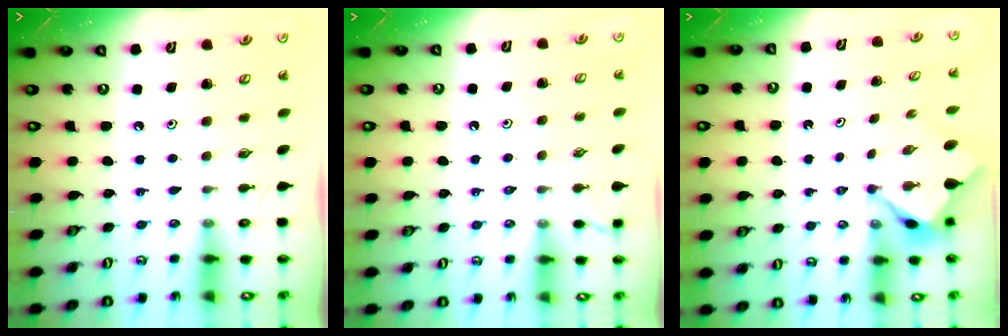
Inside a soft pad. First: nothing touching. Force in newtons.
{"total": 2.4, "press": 2.4, "slide": 0.5}
{"total": 2.9, "press": 2.9, "slide": 0.2}